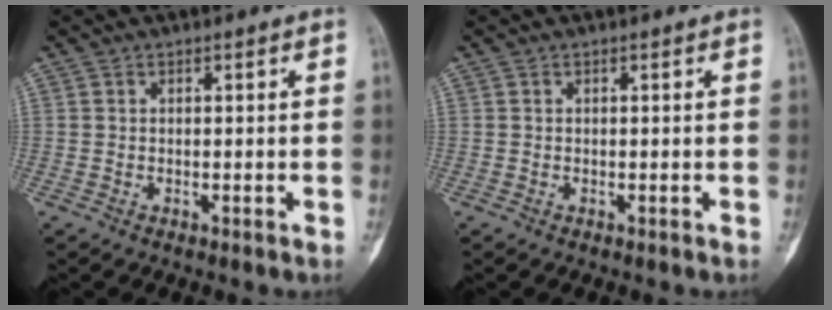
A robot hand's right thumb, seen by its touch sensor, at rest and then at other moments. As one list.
[{"total": 0.0}]